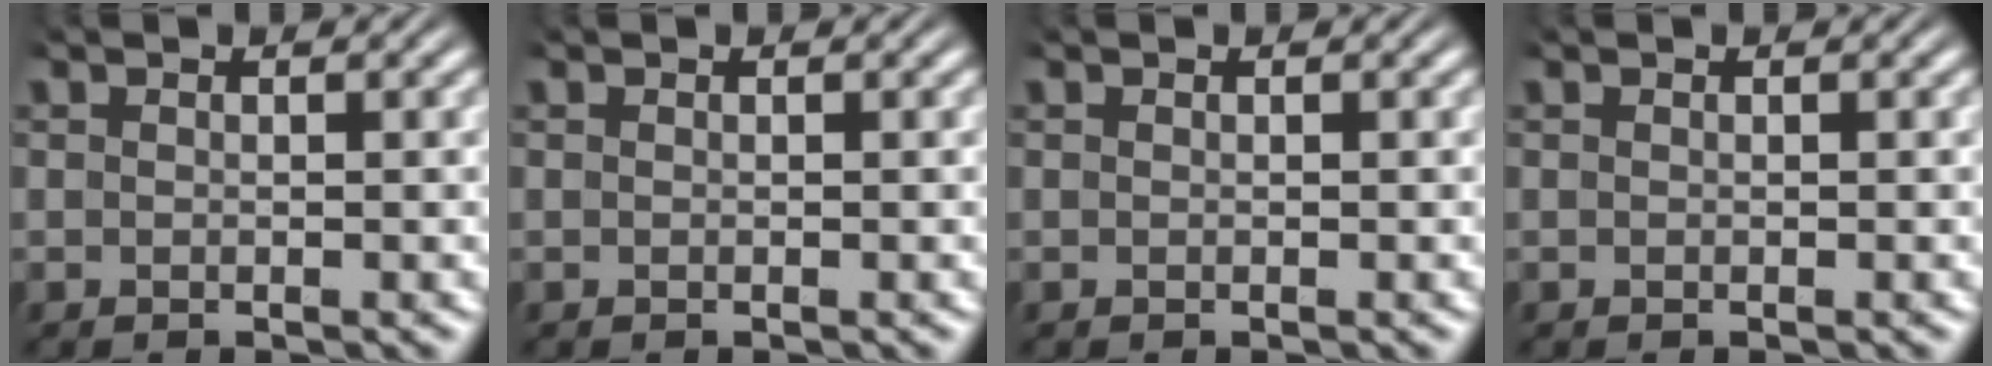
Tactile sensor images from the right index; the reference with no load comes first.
{"total": 0.0}
{"total": 0.0}
{"total": 0.0}